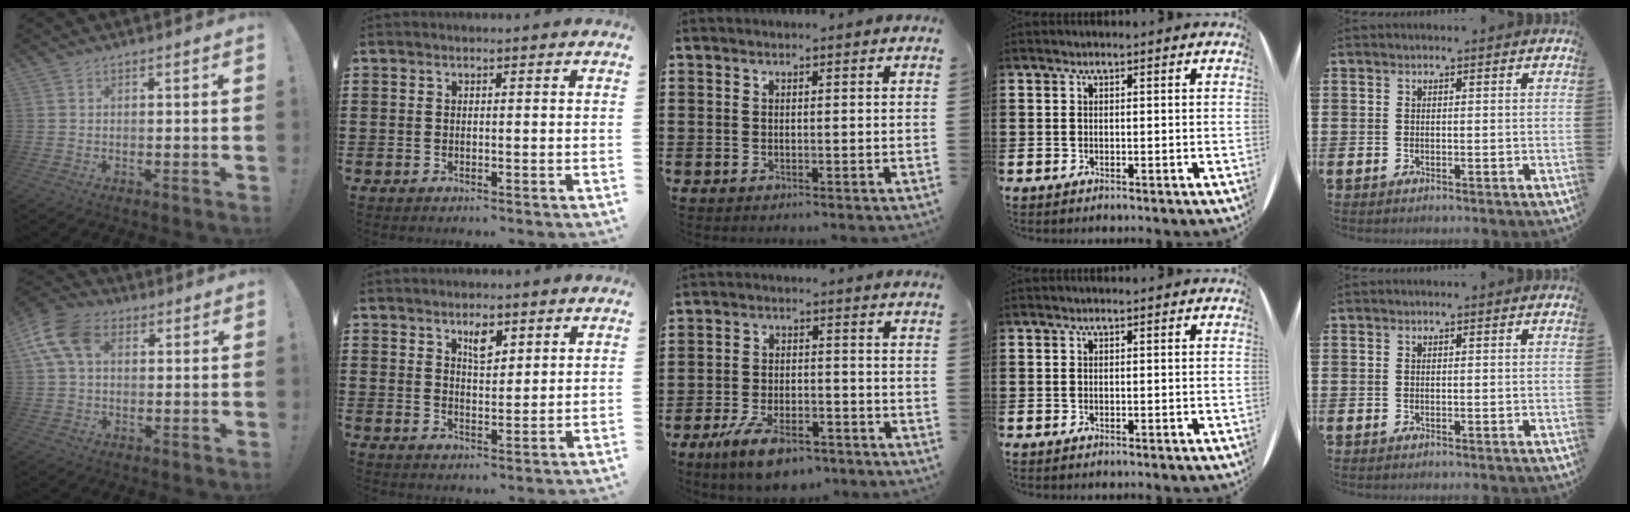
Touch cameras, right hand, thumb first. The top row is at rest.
{"thumb": {"total": 12.7, "force": [3.5, 8.2, 9.0], "torque": [-0.192, 0.005, 0.069]}, "index": {"total": 3.5, "force": [2.2, 1.4, 2.3], "torque": [-0.035, -0.001, 0.036]}, "middle": {"total": 7.0, "force": [-5.0, 2.4, 4.3], "torque": [-0.092, 0.002, -0.094]}}